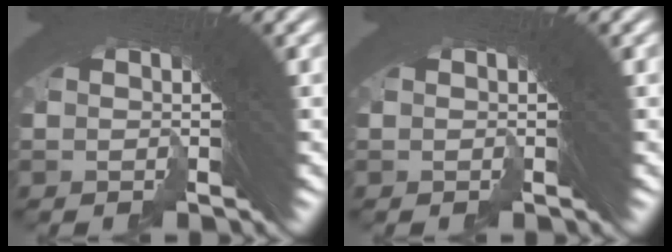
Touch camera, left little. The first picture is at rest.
{"total": 0.0}